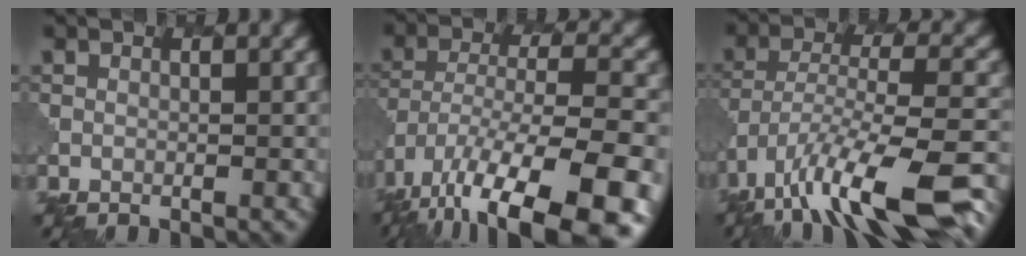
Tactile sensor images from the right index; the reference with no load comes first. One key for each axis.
{"total": 16.3, "fx": -10.7, "fy": 6.0, "fz": 10.7, "tx": -0.188, "ty": -0.041, "tz": -0.141}
{"total": 12.4, "fx": -8.0, "fy": 3.3, "fz": 8.9, "tx": -0.158, "ty": 0.003, "tz": -0.134}